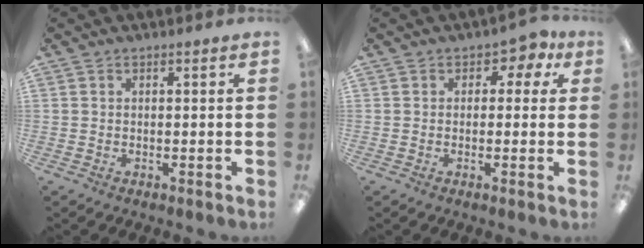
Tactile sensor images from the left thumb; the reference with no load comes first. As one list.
[{"total": 3.1, "force": [0.6, 2.5, 1.6], "torque": [-0.012, 0.000, 0.005]}]